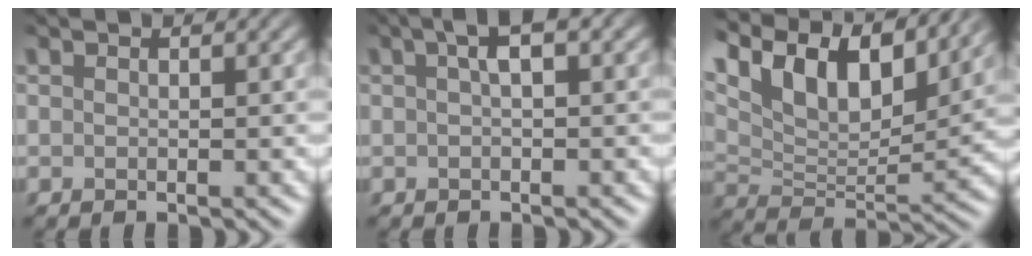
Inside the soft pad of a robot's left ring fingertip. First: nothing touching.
{"total": 2.0, "force": [0.6, 0.2, 1.9], "torque": [-0.028, 0.010, 0.008]}
{"total": 11.7, "force": [7.9, 4.4, 7.4], "torque": [-0.139, 0.021, 0.136]}